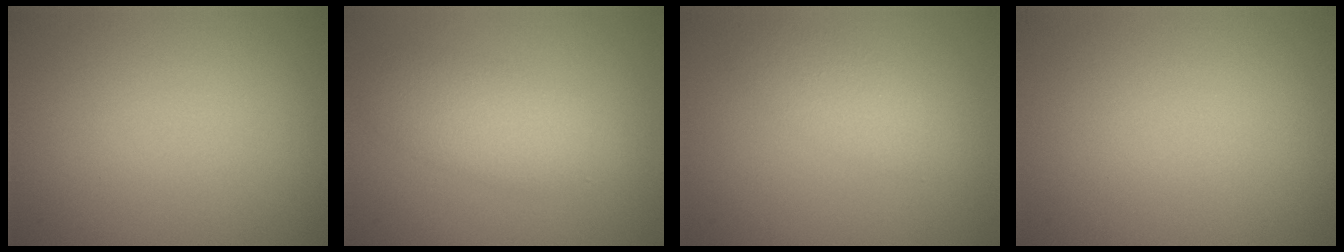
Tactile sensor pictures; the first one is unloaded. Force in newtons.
{"total": 3.7, "press": 3.7, "slide": 0.1}
{"total": 2.6, "press": 2.6, "slide": 0.1}
{"total": 0.0}